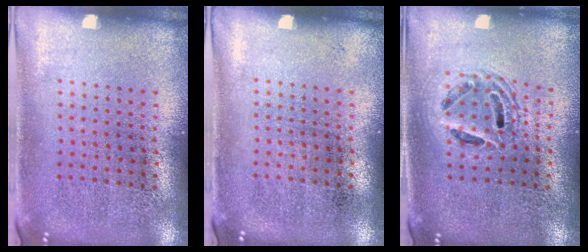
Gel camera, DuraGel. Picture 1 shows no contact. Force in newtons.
{"total": 0.0}
{"total": 1.3, "press": 1.2, "slide": 0.6}